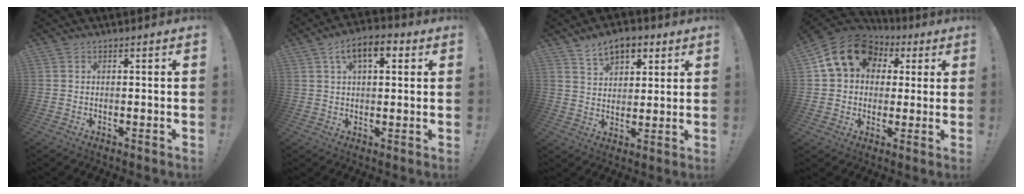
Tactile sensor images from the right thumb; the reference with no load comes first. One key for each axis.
{"total": 8.5, "fx": 3.3, "fy": 4.1, "fz": 6.6, "tx": -0.098, "ty": -0.001, "tz": 0.056}
{"total": 8.9, "fx": 5.5, "fy": 5.4, "fz": 4.4, "tx": -0.063, "ty": -0.023, "tz": 0.104}
{"total": 15.1, "fx": 5.6, "fy": 11.7, "fz": 7.8, "tx": -0.112, "ty": -0.014, "tz": 0.104}